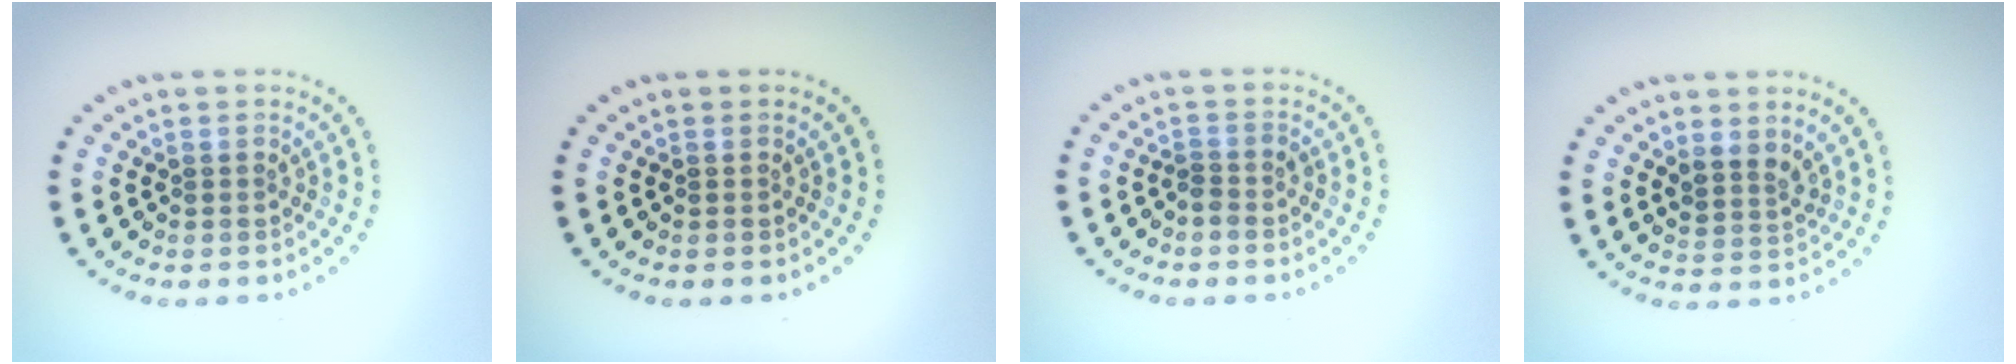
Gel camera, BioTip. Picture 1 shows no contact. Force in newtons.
{"total": 0.0}
{"total": 1.1, "press": 0.9, "slide": 0.7}
{"total": 2.1, "press": 1.7, "slide": 1.2}